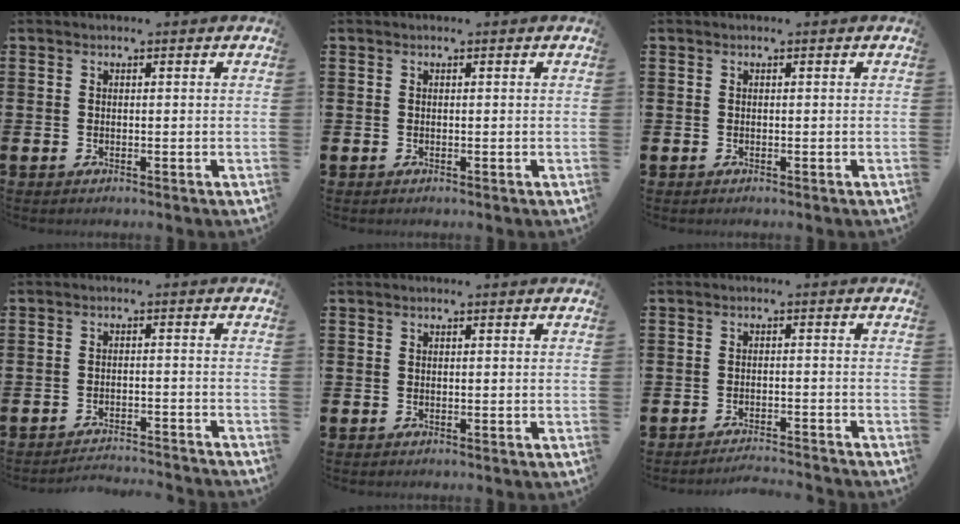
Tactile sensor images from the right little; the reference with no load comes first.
{"total": 0.0}
{"total": 0.0}
{"total": 2.5, "force": [-2.5, -0.2, -0.1], "torque": [-0.004, 0.004, -0.053]}
{"total": 0.0}
{"total": 1.9, "force": [-1.8, -0.2, 0.2], "torque": [-0.006, 0.005, -0.037]}